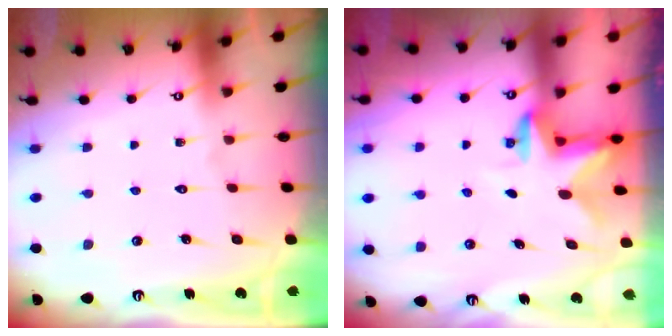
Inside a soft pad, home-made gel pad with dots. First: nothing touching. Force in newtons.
{"total": 2.7, "press": 2.6, "slide": 0.5}